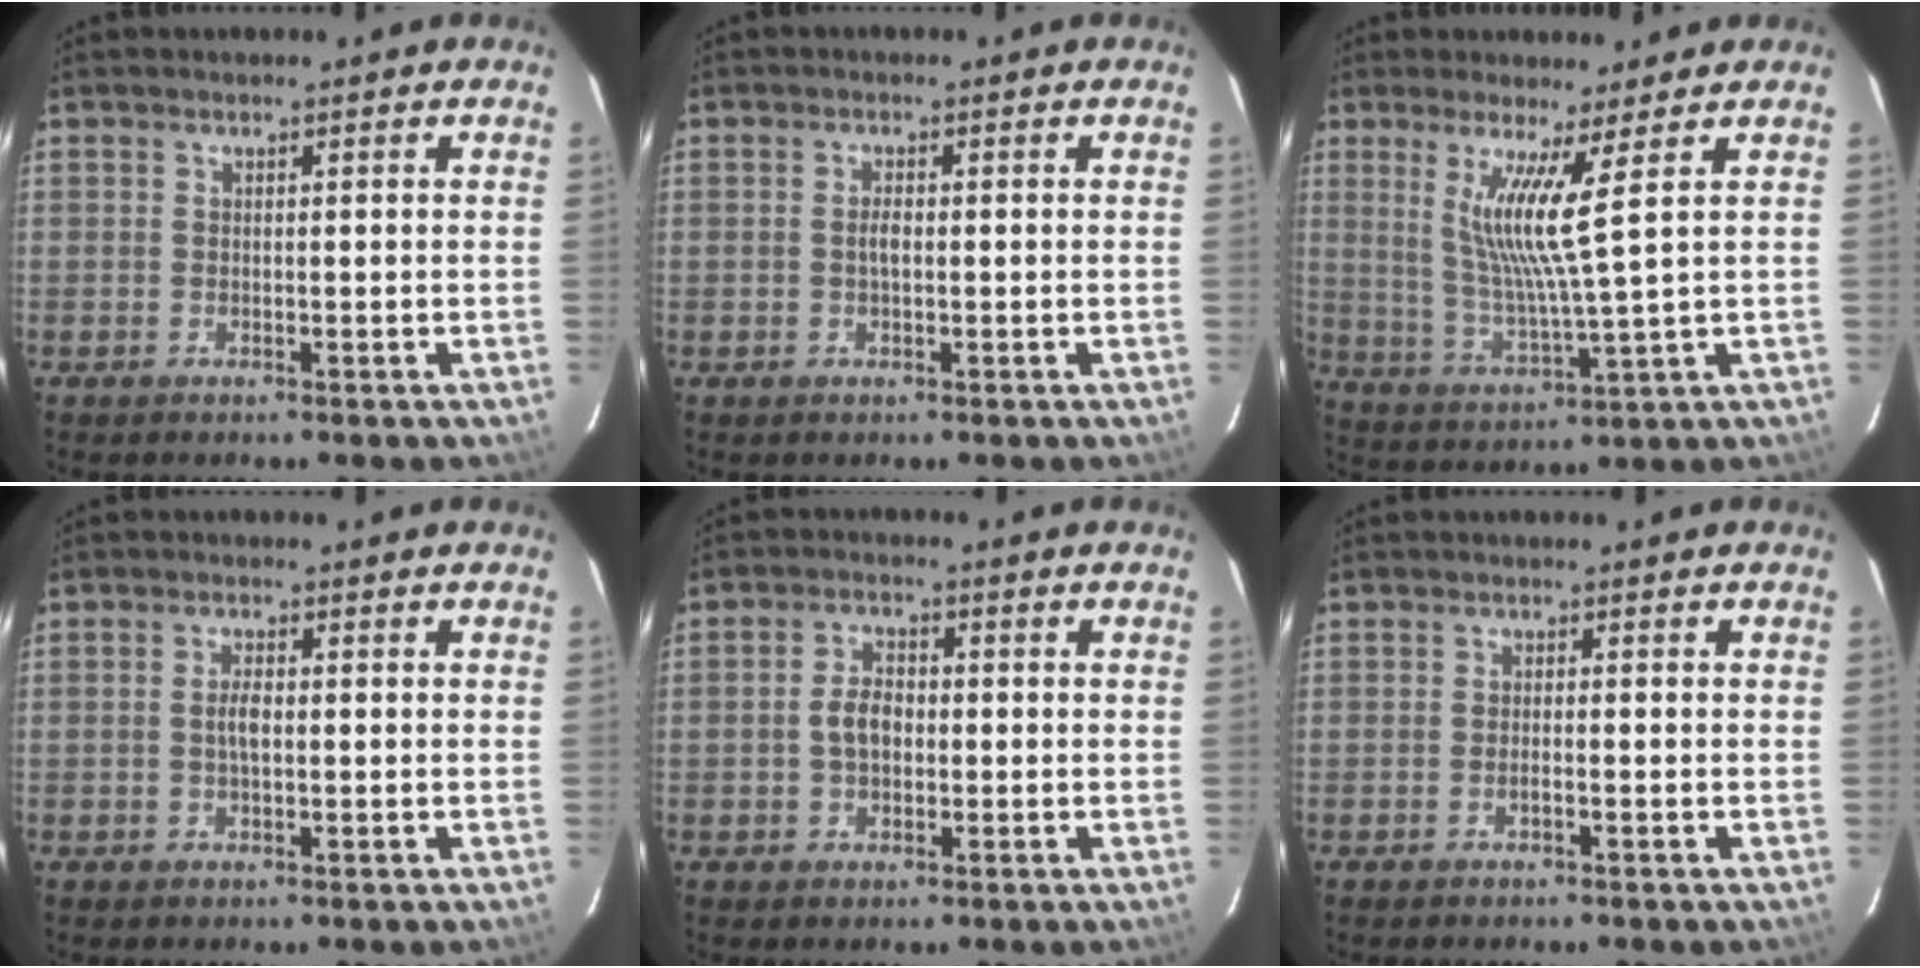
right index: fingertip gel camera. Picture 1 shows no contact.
{"total": 1.6, "force": [-0.2, 0.6, 1.5], "torque": [-0.029, 0.003, -0.005]}
{"total": 8.6, "force": [3.7, -1.3, 7.6], "torque": [-0.143, -0.019, 0.076]}
{"total": 2.3, "force": [-0.2, 0.8, 2.1], "torque": [-0.042, 0.003, -0.003]}
{"total": 4.3, "force": [-0.6, 2.8, 3.2], "torque": [-0.065, 0.010, -0.007]}
{"total": 1.1, "force": [-0.7, 0.0, 0.8], "torque": [-0.017, 0.000, -0.013]}